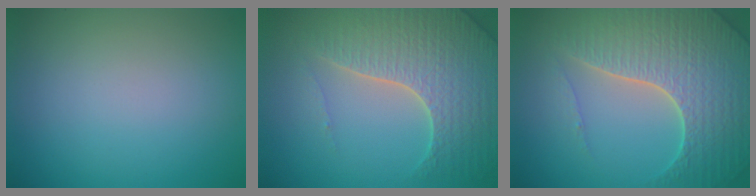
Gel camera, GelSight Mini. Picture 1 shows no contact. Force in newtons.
{"total": 6.7, "press": 6.4, "slide": 1.6}
{"total": 7.0, "press": 6.8, "slide": 1.9}